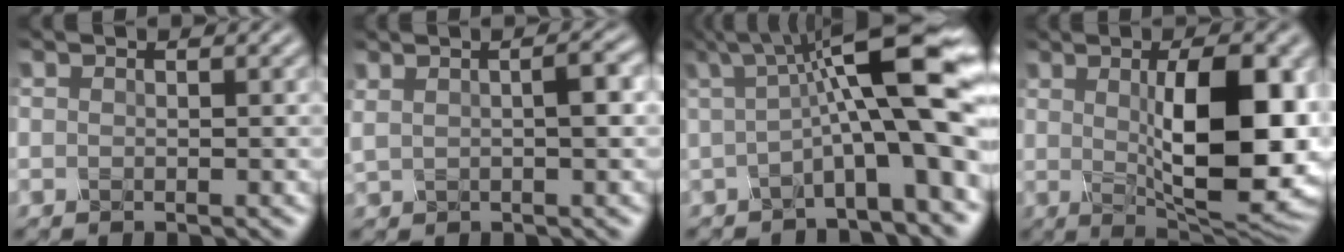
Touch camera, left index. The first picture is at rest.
{"total": 3.3, "force": [0.9, 1.2, 3.0], "torque": [-0.043, 0.009, 0.008]}
{"total": 11.7, "force": [1.0, 2.5, 11.4], "torque": [-0.163, 0.026, 0.006]}
{"total": 12.3, "force": [0.6, 4.0, 11.6], "torque": [-0.159, -0.004, 0.015]}